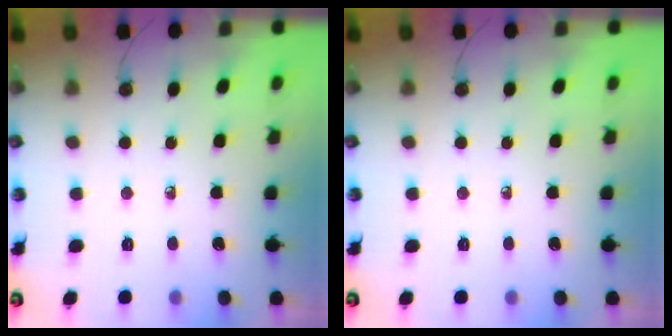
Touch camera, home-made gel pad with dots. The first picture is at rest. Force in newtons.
{"total": 0.0}